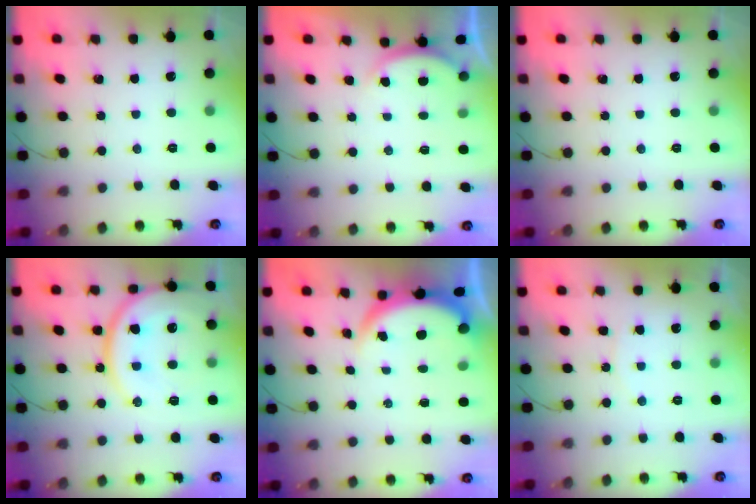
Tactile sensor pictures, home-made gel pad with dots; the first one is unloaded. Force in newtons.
{"total": 2.5, "press": 2.4, "slide": 0.6}
{"total": 0.0}
{"total": 18.3, "press": 17.9, "slide": 3.8}
{"total": 3.7, "press": 3.7, "slide": 0.1}
{"total": 5.2, "press": 5.2, "slide": 0.4}